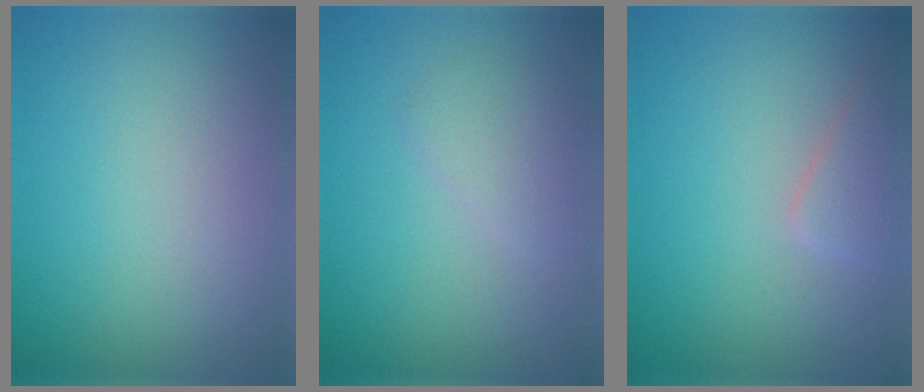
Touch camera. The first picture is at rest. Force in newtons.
{"total": 1.5, "press": 1.5, "slide": 0.1}
{"total": 1.9, "press": 1.9, "slide": 0.2}